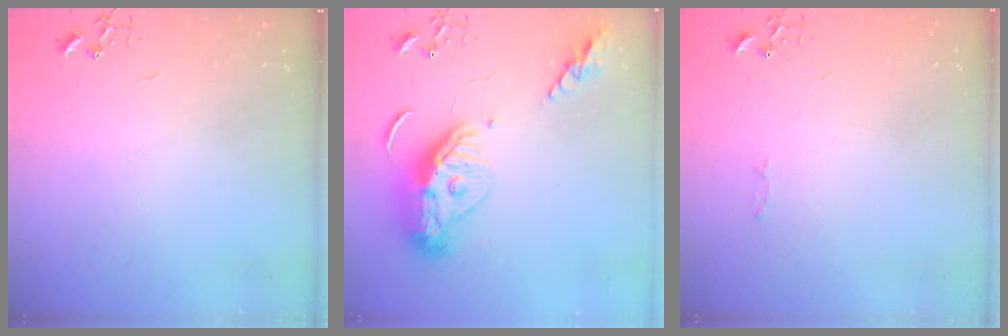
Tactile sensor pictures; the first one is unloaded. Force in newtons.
{"total": 14.7, "press": 14.6, "slide": 1.6}
{"total": 2.8, "press": 2.8, "slide": 0.4}